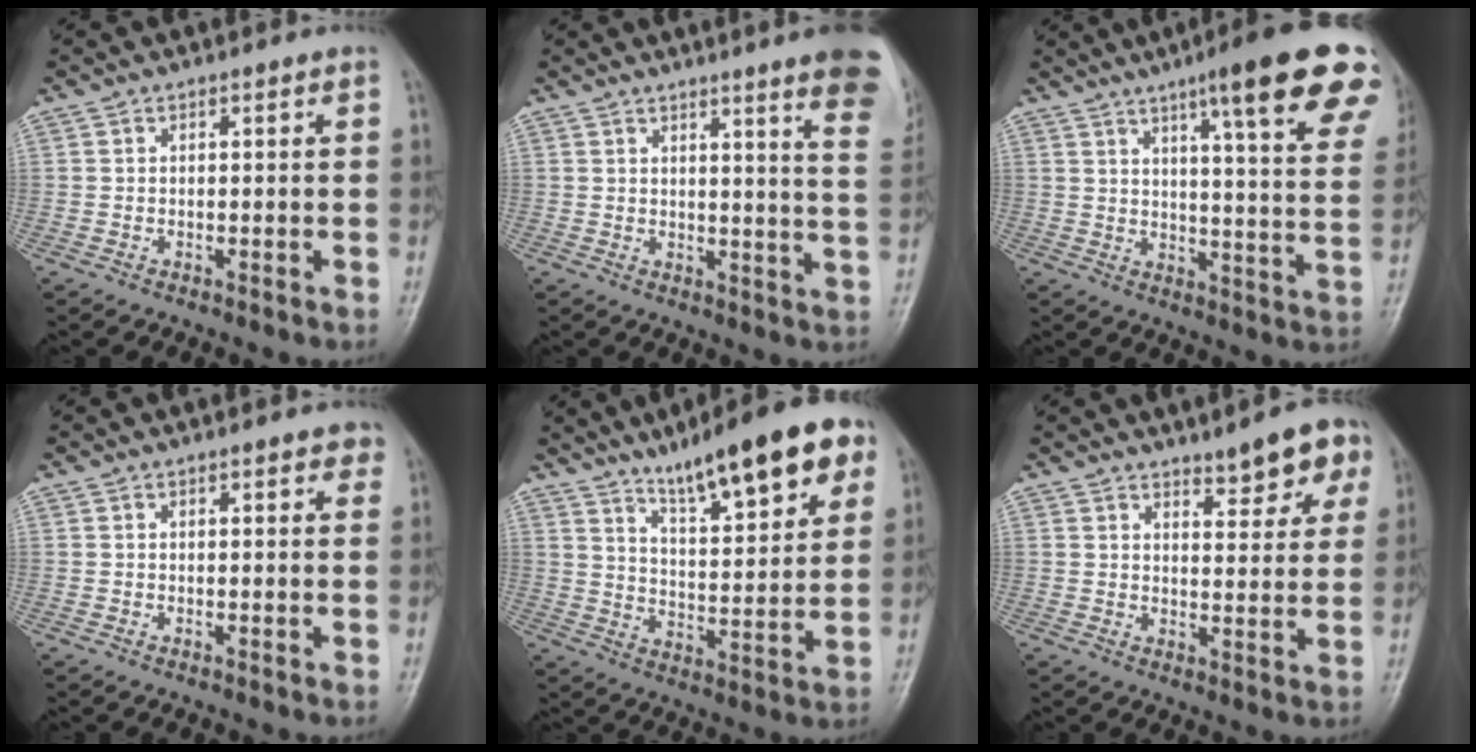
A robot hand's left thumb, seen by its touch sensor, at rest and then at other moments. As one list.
[{"total": 13.8, "force": [9.3, 0.8, 10.2], "torque": [-0.107, -0.052, 0.093]}, {"total": 22.7, "force": [13.5, 3.7, 17.8], "torque": [-0.215, -0.043, 0.167]}, {"total": 2.9, "force": [1.9, 1.1, 1.9], "torque": [-0.007, -0.003, 0.019]}, {"total": 18.0, "force": [11.2, 4.3, 13.5], "torque": [-0.171, -0.042, 0.177]}, {"total": 7.9, "force": [5.3, 2.7, 5.3], "torque": [-0.042, -0.027, 0.070]}]